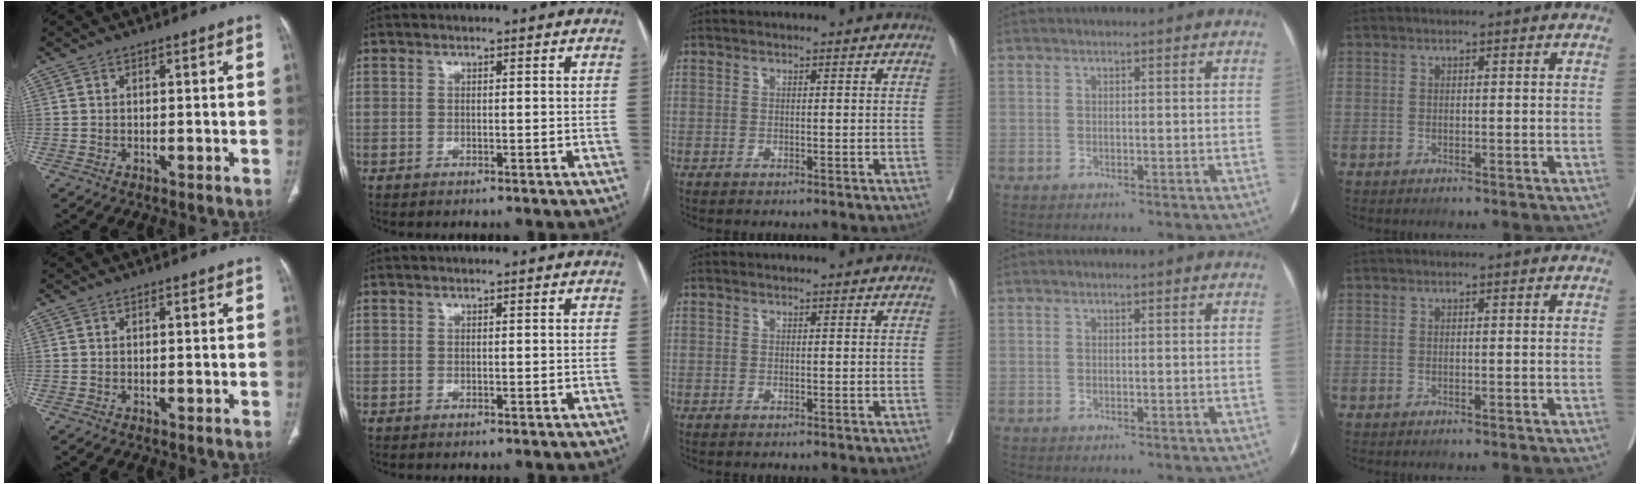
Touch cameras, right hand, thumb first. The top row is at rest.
{}